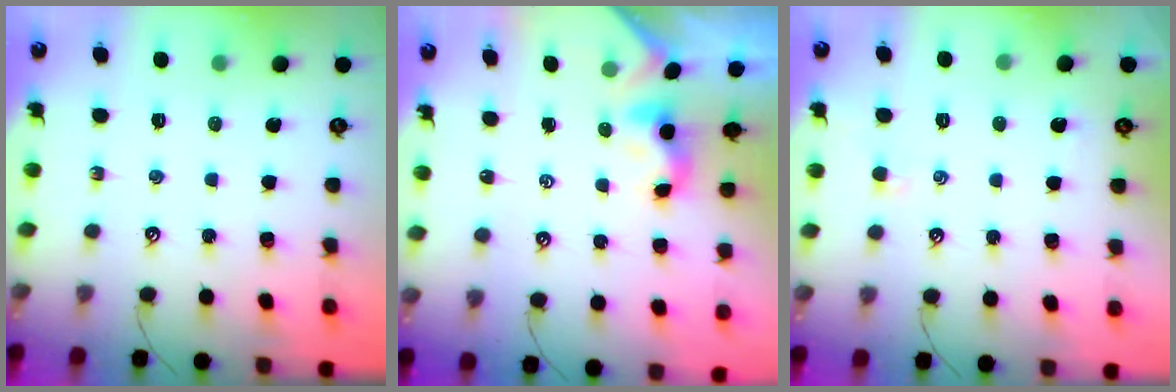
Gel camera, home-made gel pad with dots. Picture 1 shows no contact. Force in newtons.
{"total": 0.9, "press": 0.8, "slide": 0.4}
{"total": 0.6, "press": 0.3, "slide": 0.5}